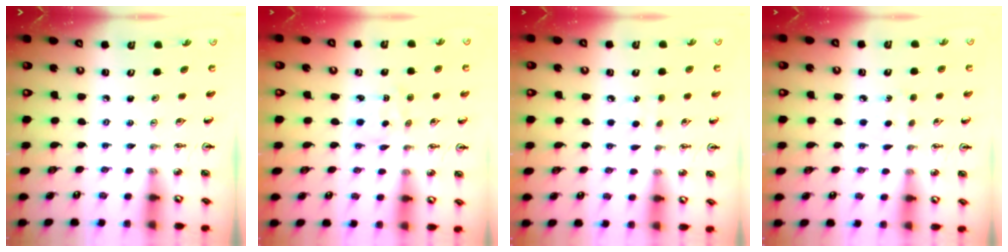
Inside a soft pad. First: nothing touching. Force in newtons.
{"total": 2.4, "press": 2.4, "slide": 0.3}
{"total": 4.9, "press": 4.9, "slide": 0.6}
{"total": 3.9, "press": 3.8, "slide": 0.5}